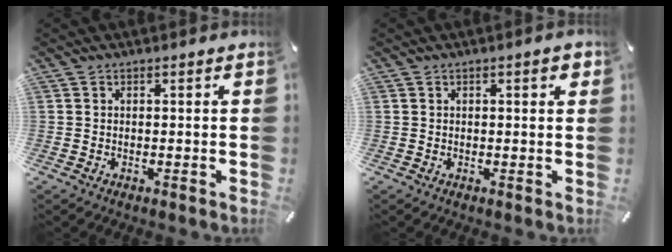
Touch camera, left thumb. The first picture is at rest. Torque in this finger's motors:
{"motor_torque": [0.28, 0.18, -0.02, -0.30, 0.02]}